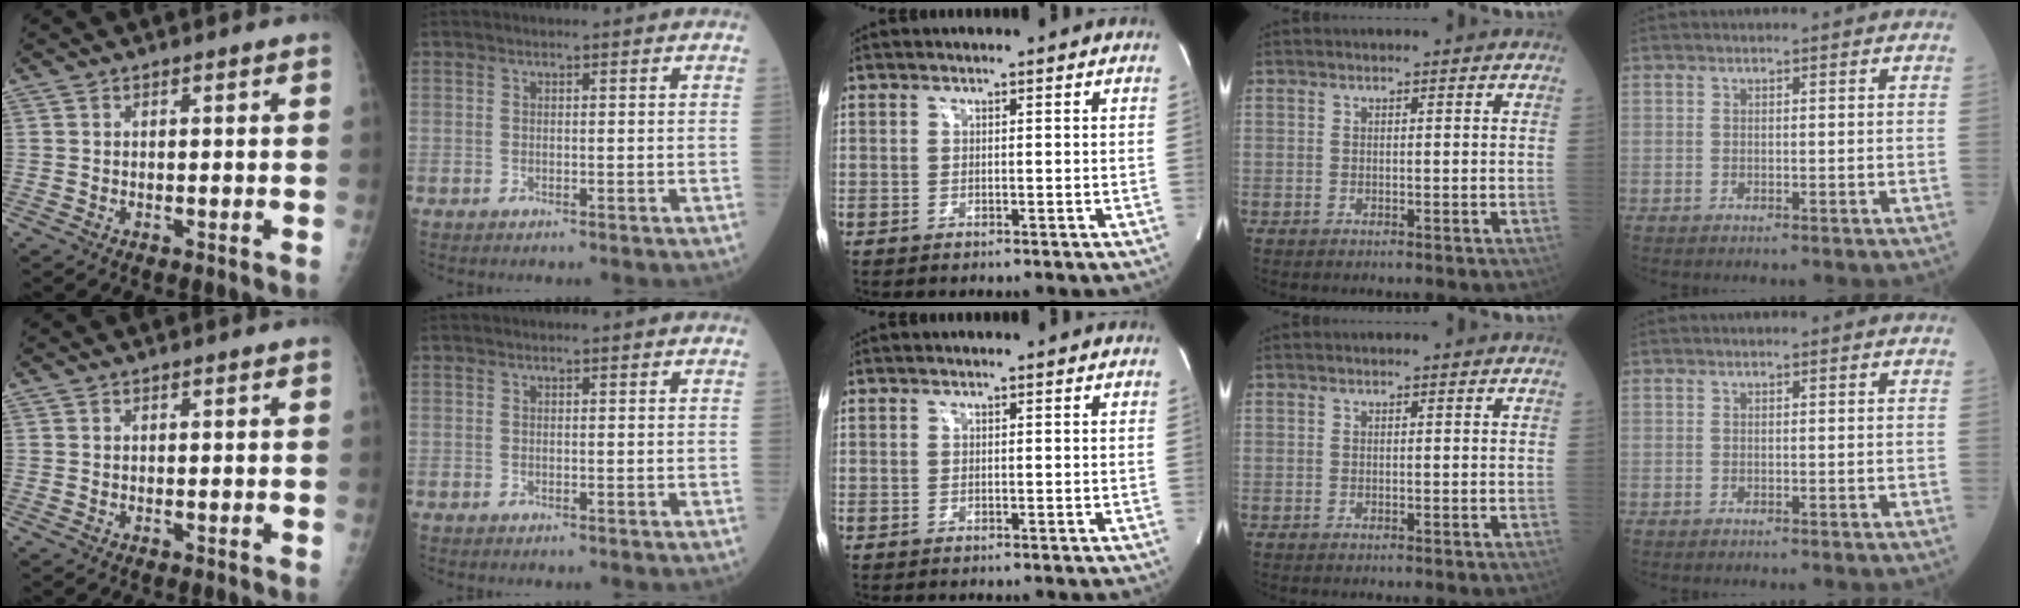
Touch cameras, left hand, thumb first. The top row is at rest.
{}